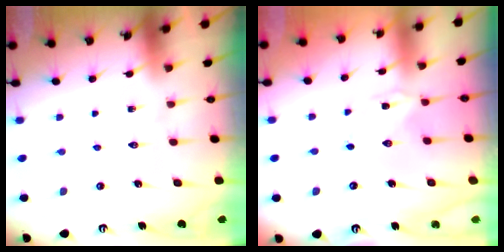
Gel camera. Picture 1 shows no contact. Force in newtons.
{"total": 0.0}